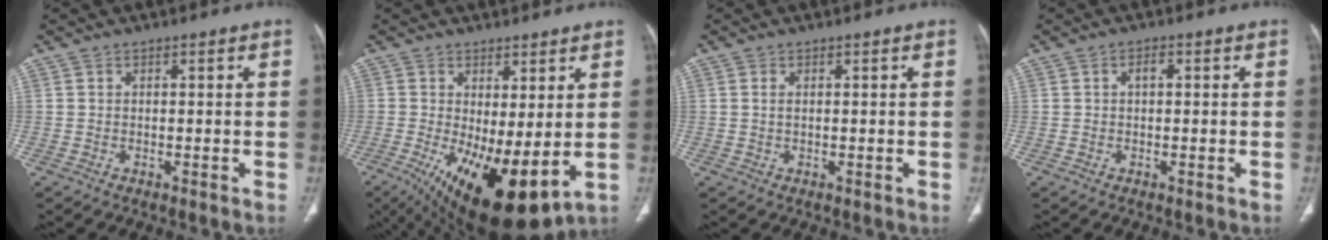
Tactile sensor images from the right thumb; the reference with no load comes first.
{"total": 14.9, "force": [-1.6, 5.9, 13.6], "torque": [-0.233, -0.024, -0.002]}
{"total": 0.9, "force": [0.3, 0.4, 0.7], "torque": [-0.021, 0.004, 0.009]}
{"total": 1.4, "force": [0.3, 0.7, 1.2], "torque": [-0.021, 0.007, 0.003]}